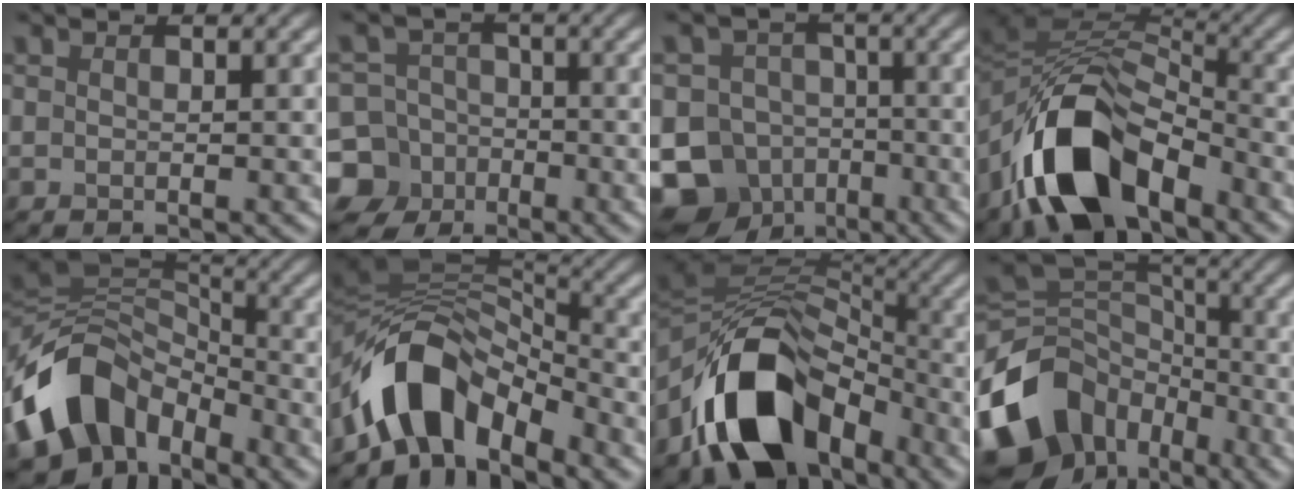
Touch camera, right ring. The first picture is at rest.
{"total": 10.0, "force": [-4.9, 8.5, 1.9], "torque": [-0.041, -0.033, -0.116]}
{"total": 12.2, "force": [-6.6, 9.7, 3.1], "torque": [-0.047, -0.034, -0.137]}
{"total": 11.9, "force": [-6.4, 6.3, 7.8], "torque": [-0.145, -0.001, -0.125]}
{"total": 11.2, "force": [-5.5, 7.6, 6.2], "torque": [-0.112, 0.011, -0.117]}
{"total": 9.6, "force": [-5.2, 5.2, 6.1], "torque": [-0.094, 0.011, -0.100]}
{"total": 13.2, "force": [-6.1, 8.4, 8.1], "torque": [-0.142, 0.005, -0.121]}
{"total": 14.3, "force": [-6.8, 10.4, 6.9], "torque": [-0.172, 0.004, -0.129]}